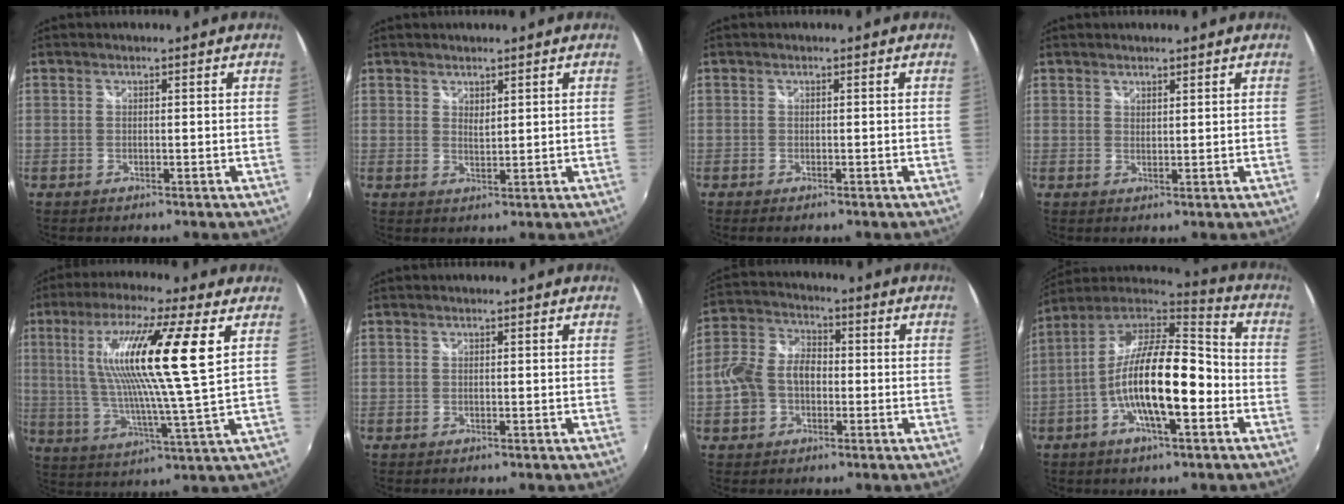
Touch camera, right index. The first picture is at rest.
{"total": 1.7, "force": [1.3, 0.8, 0.7], "torque": [-0.010, -0.002, 0.023]}
{"total": 0.9, "force": [-0.7, 0.4, 0.5], "torque": [-0.010, -0.005, -0.013]}
{"total": 1.4, "force": [1.3, 0.4, 0.4], "torque": [-0.003, 0.001, 0.021]}
{"total": 17.6, "force": [5.6, 1.0, 16.7], "torque": [-0.292, 0.007, 0.098]}
{"total": 0.0}
{"total": 9.2, "force": [-1.8, 6.9, 5.8], "torque": [-0.128, 0.021, -0.033]}
{"total": 17.6, "force": [-4.5, 5.4, 16.2], "torque": [-0.295, 0.000, -0.088]}